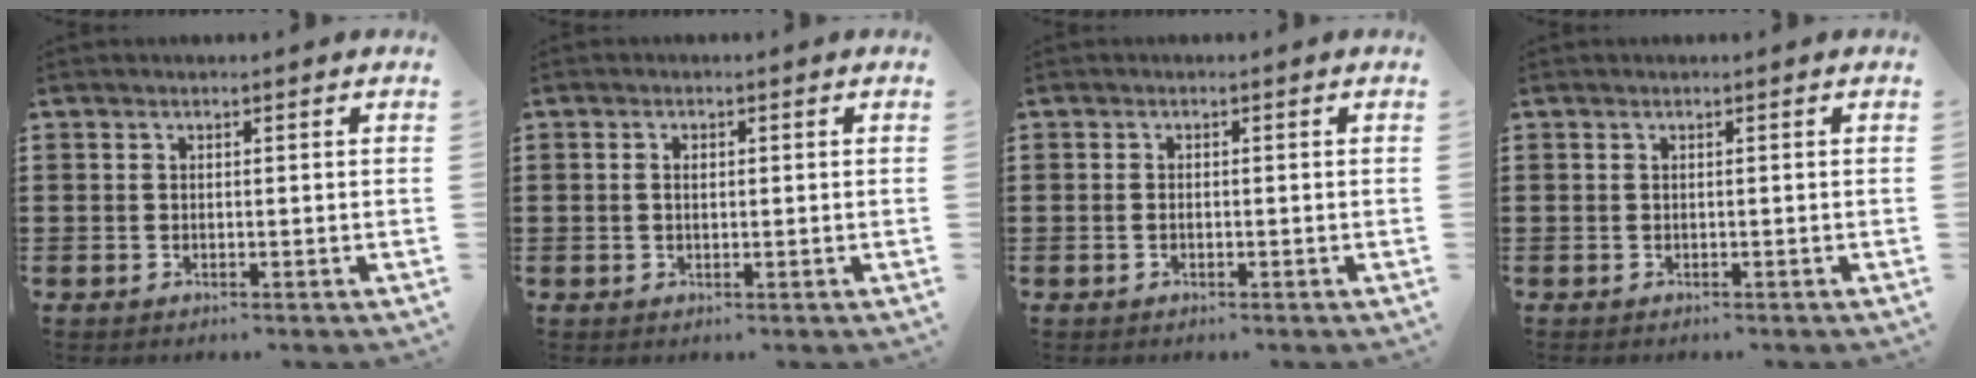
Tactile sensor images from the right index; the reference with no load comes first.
{"total": 1.1, "force": [0.1, 0.6, 0.9], "torque": [-0.020, 0.003, 0.001]}
{"total": 0.8, "force": [-0.2, 0.3, 0.7], "torque": [-0.016, -0.003, -0.003]}
{"total": 0.0}